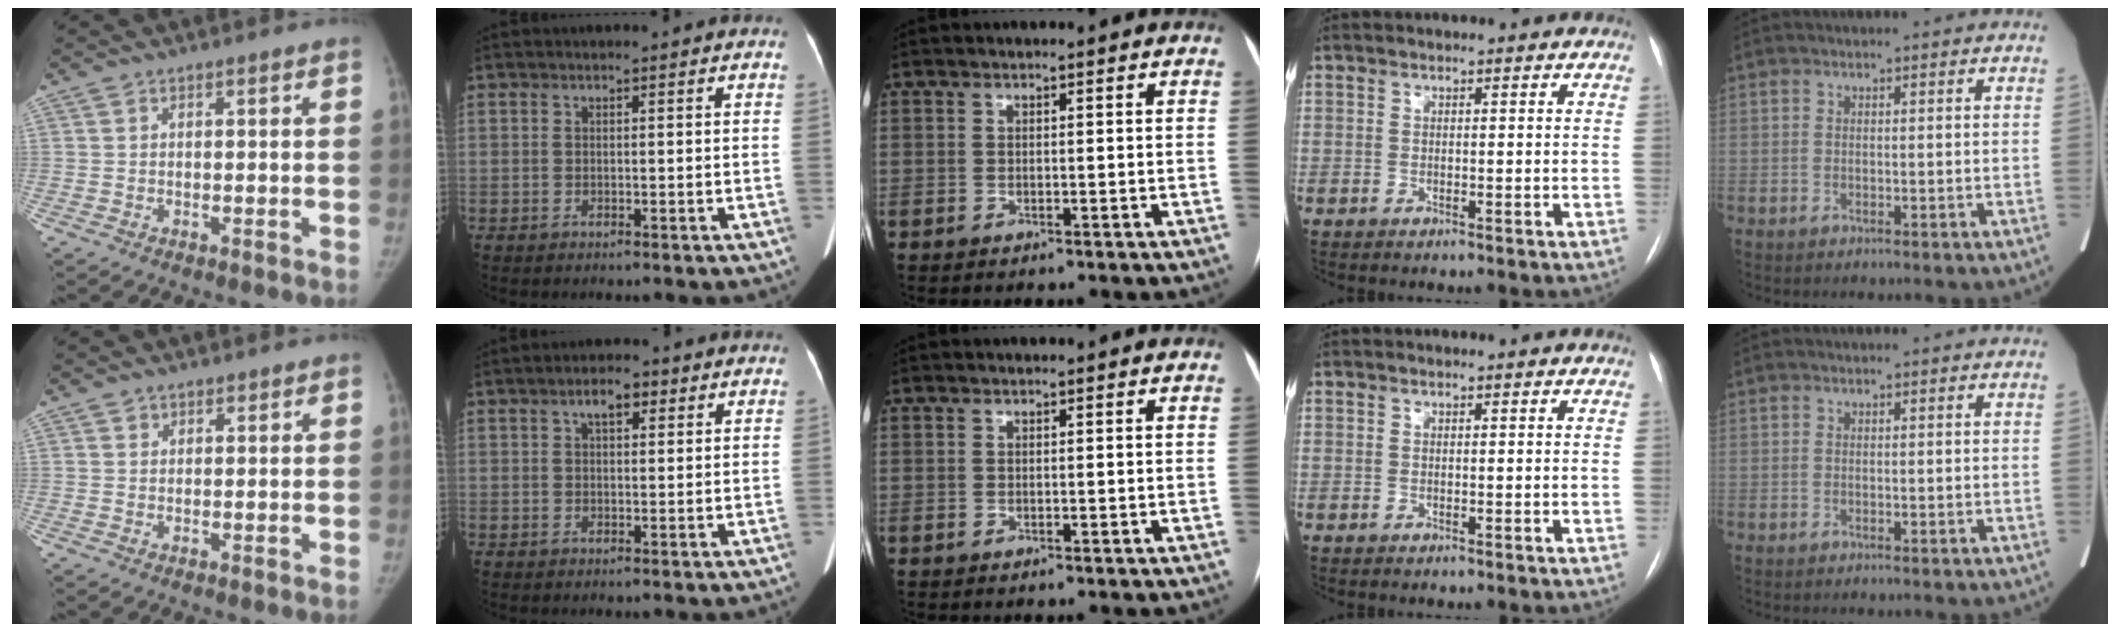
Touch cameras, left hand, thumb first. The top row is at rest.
{"thumb": {"total": 1.2, "force": [0.8, 0.9, 0.0], "torque": [0.015, -0.004, 0.008]}, "index": {"total": 3.3, "force": [1.6, 1.5, 2.4], "torque": [-0.043, 0.012, 0.025]}}